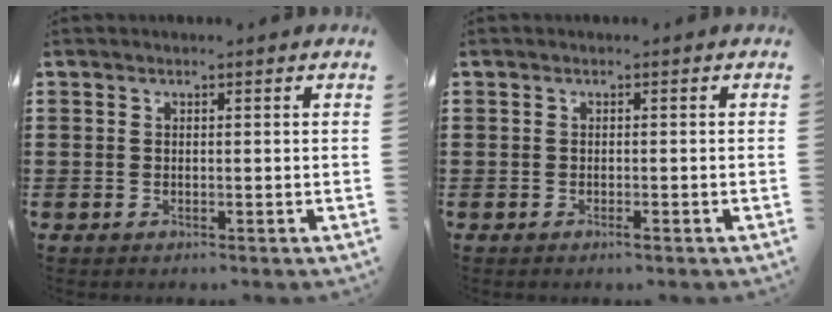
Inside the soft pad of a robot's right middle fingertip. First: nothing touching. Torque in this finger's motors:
{"motor_torque": [0.42, -0.32, 0.00, 0.03]}